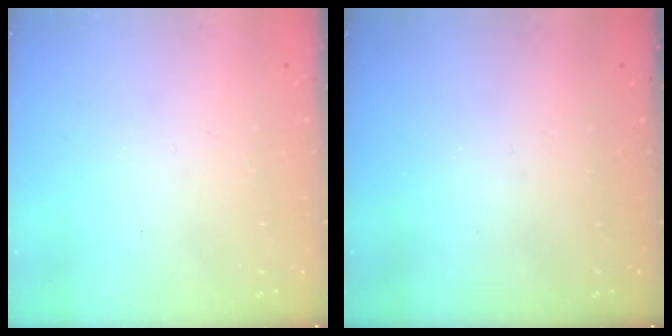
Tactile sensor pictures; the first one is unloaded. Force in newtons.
{"total": 0.0}